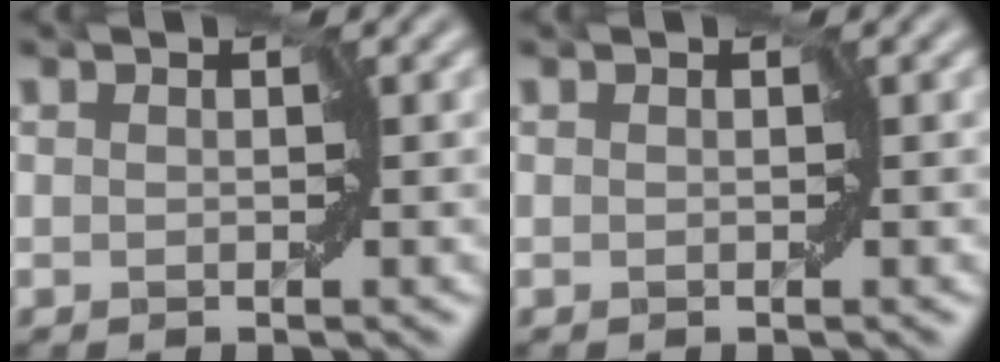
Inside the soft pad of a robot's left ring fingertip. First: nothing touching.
{"total": 0.0}